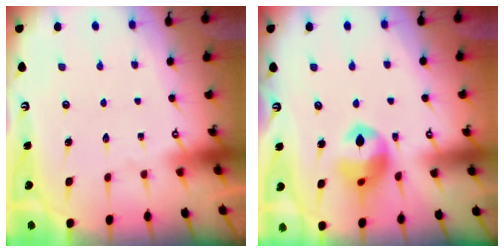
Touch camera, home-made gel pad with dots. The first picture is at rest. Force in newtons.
{"total": 12.3, "press": 12.2, "slide": 1.6}